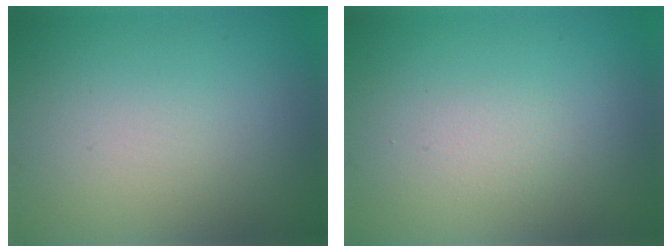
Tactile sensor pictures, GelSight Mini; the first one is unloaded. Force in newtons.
{"total": 0.8, "press": 0.7, "slide": 0.1}